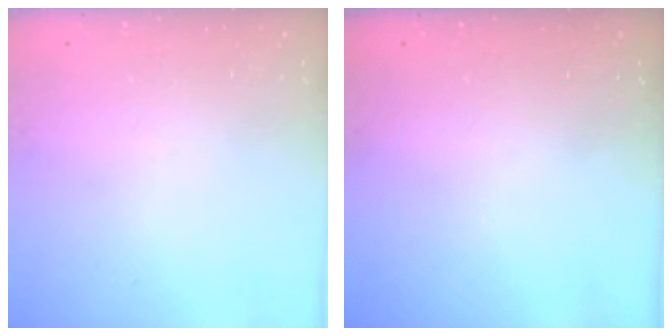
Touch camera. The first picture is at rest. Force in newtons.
{"total": 0.0}